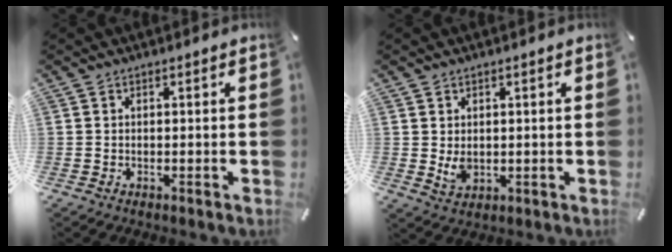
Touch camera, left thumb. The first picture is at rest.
{"total": 3.6, "force": [0.4, 2.8, 2.1], "torque": [-0.044, -0.006, 0.007]}